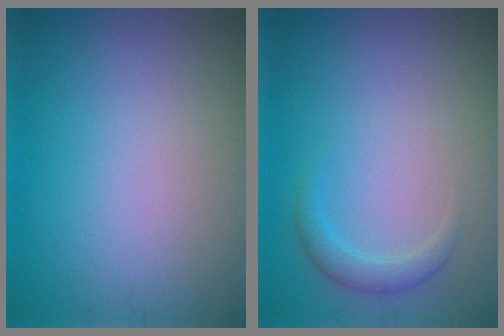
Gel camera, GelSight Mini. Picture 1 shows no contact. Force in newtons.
{"total": 1.6, "press": 1.6, "slide": 0.1}